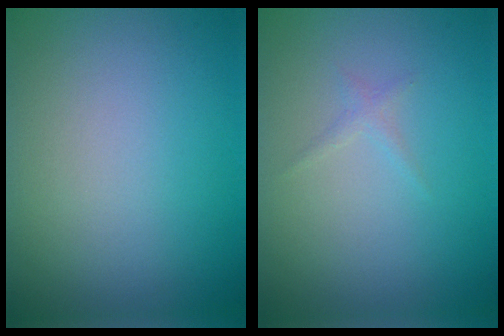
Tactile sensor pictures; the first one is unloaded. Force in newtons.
{"total": 0.7, "press": 0.7, "slide": 0.1}